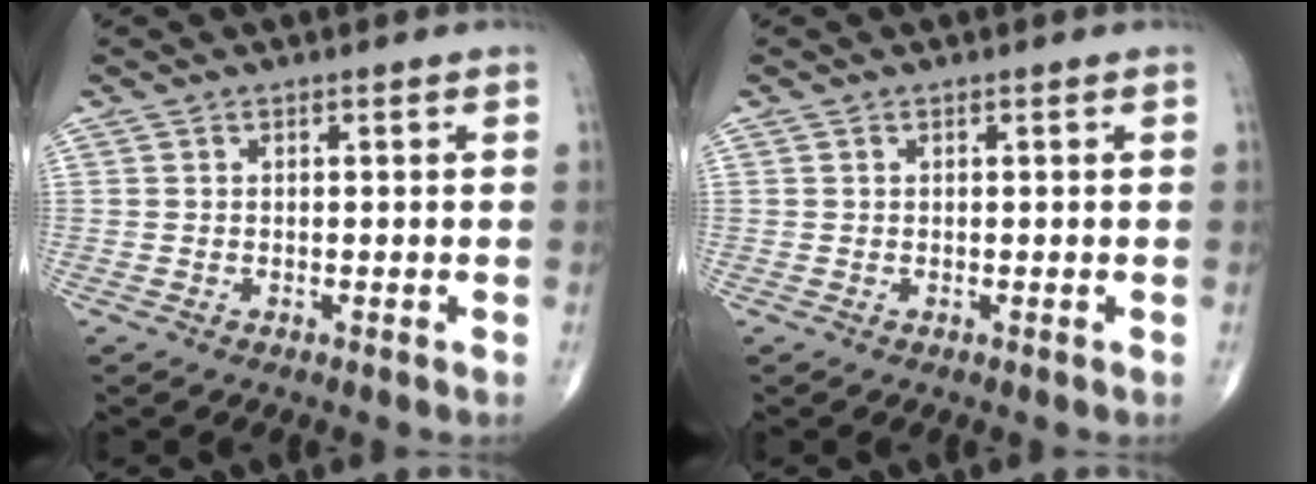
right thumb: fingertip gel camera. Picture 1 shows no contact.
{"total": 0.0}